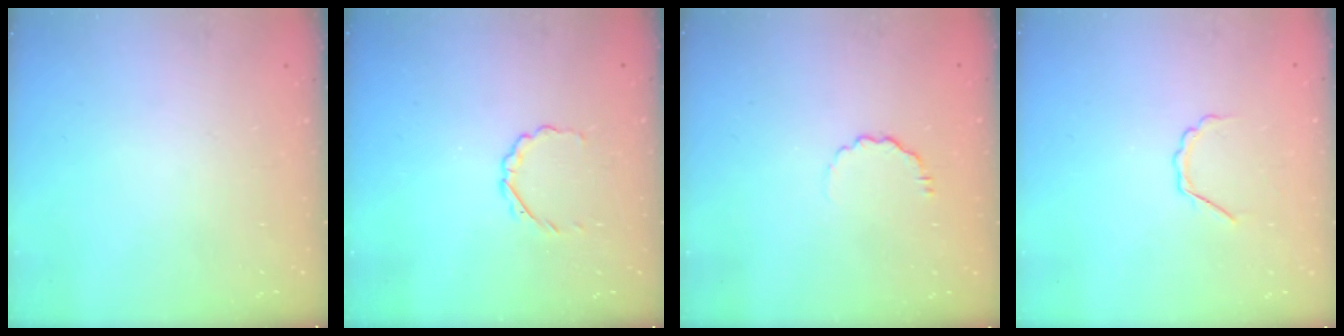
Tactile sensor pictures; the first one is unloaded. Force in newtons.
{"total": 2.7, "press": 2.5, "slide": 0.9}
{"total": 3.9, "press": 3.6, "slide": 1.5}
{"total": 3.5, "press": 3.4, "slide": 0.7}